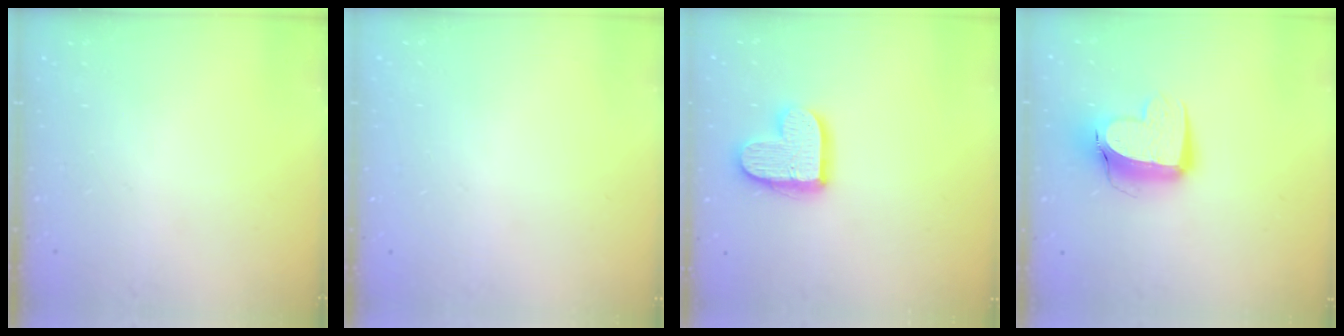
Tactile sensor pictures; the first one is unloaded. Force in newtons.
{"total": 0.0}
{"total": 14.2, "press": 14.2, "slide": 1.1}
{"total": 12.0, "press": 12.0, "slide": 1.2}